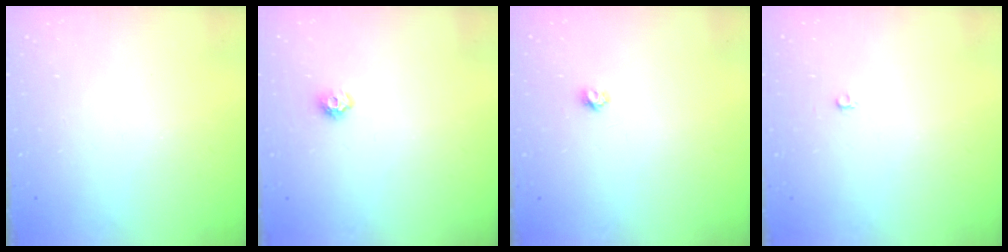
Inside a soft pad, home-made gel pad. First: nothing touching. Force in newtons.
{"total": 6.1, "press": 6.1, "slide": 0.8}
{"total": 3.4, "press": 3.4, "slide": 0.3}
{"total": 2.6, "press": 2.6, "slide": 0.3}